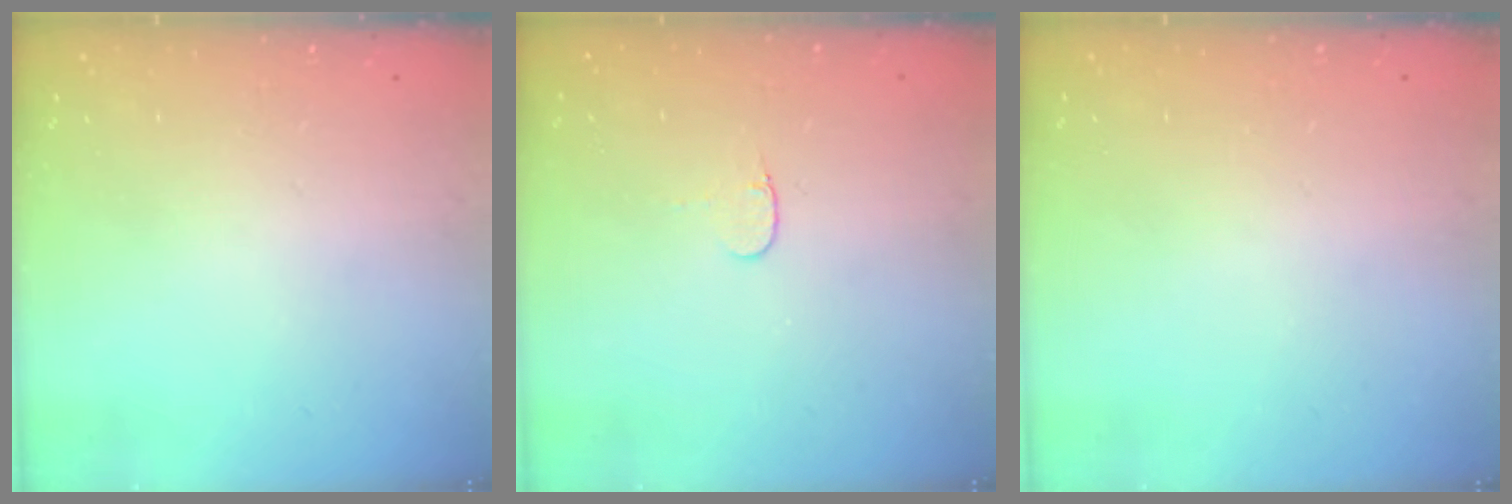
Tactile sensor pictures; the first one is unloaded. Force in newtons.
{"total": 3.3, "press": 3.3, "slide": 0.4}
{"total": 0.6, "press": 0.6, "slide": 0.2}